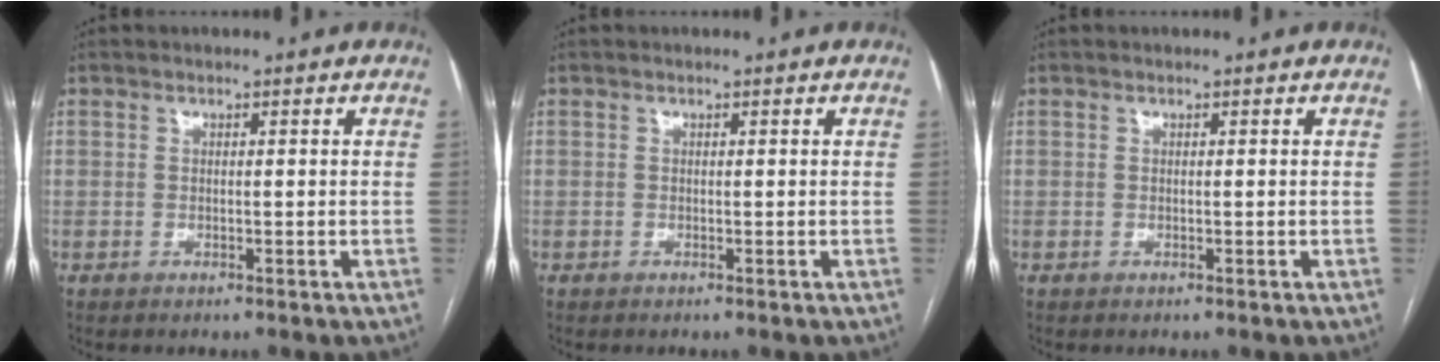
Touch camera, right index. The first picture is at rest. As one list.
[{"total": 0.0}, {"total": 0.0}]